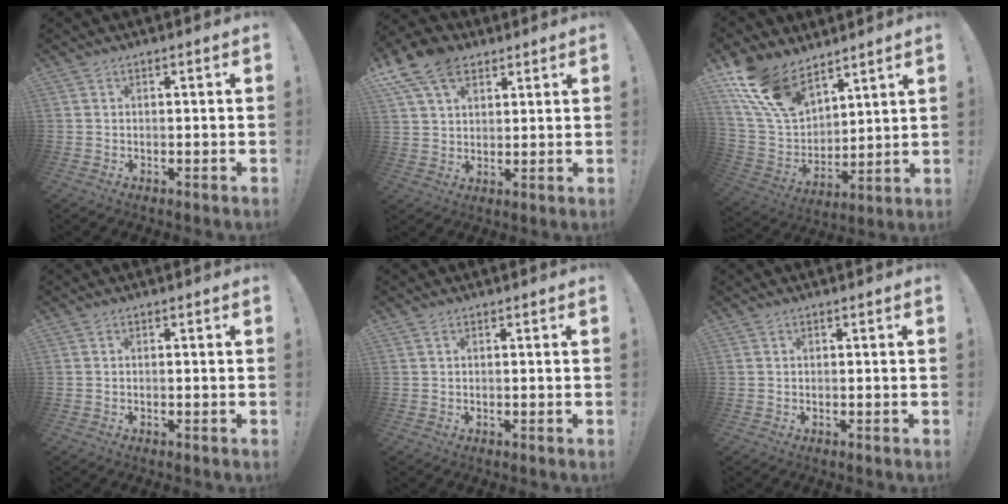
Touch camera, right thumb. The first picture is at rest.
{"total": 12.9, "force": [6.8, 8.5, 6.8], "torque": [-0.114, -0.024, 0.134]}
{"total": 17.2, "force": [11.6, 9.6, 8.2], "torque": [-0.165, -0.068, 0.224]}
{"total": 0.0}
{"total": 0.6, "force": [0.3, 0.2, 0.4], "torque": [-0.007, 0.000, 0.005]}
{"total": 0.0}